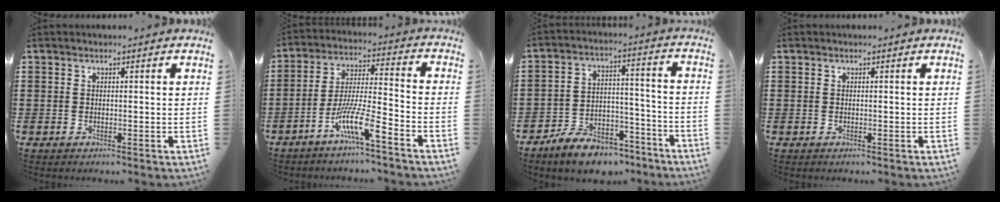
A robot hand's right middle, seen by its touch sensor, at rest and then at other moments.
{"total": 9.4, "force": [-6.4, 0.9, 6.9], "torque": [-0.139, -0.003, -0.124]}
{"total": 8.3, "force": [-7.5, 2.9, 2.1], "torque": [-0.035, 0.035, -0.144]}
{"total": 0.0}